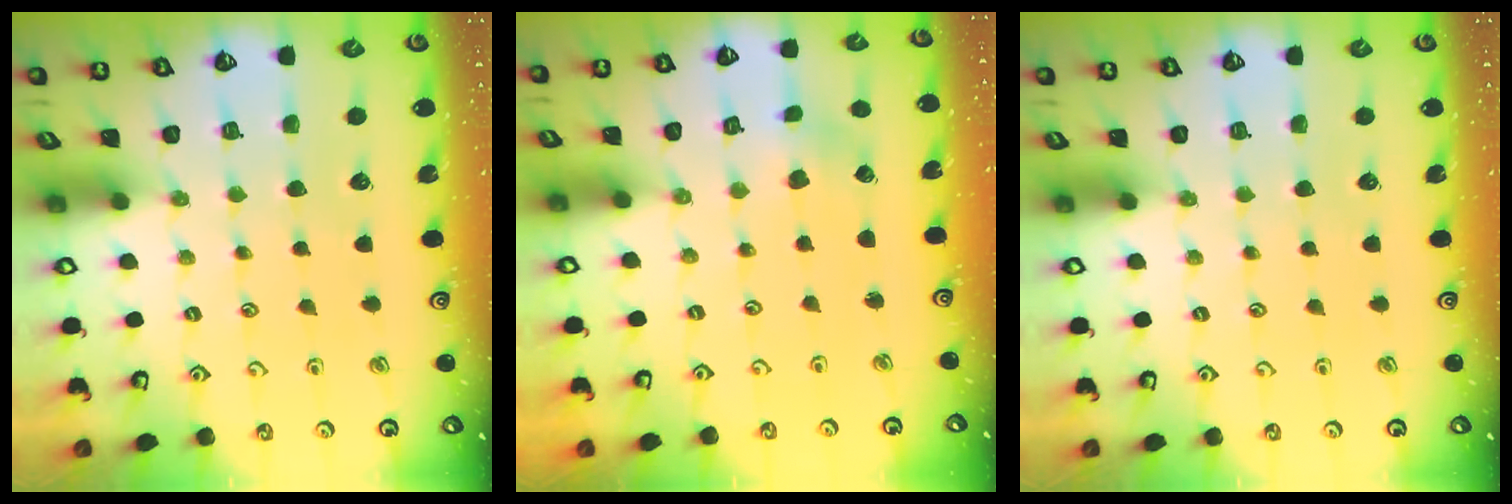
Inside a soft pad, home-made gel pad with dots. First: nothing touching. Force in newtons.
{"total": 1.8, "press": 1.8, "slide": 0.2}
{"total": 0.0}